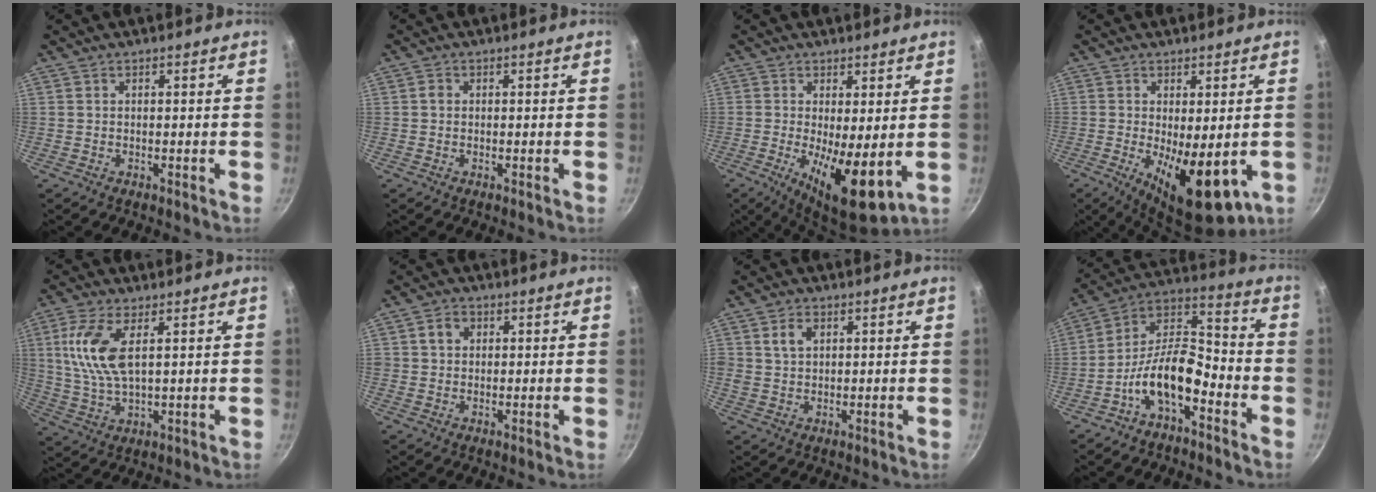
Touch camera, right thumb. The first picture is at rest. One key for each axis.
{"total": 1.0, "fx": 0.0, "fy": 0.9, "fz": 0.5, "tx": -0.008, "ty": 0.006, "tz": -0.001}
{"total": 10.6, "fx": -0.8, "fy": 3.2, "fz": 10.1, "tx": -0.159, "ty": -0.020, "tz": -0.006}
{"total": 12.4, "fx": -2.5, "fy": 4.7, "fz": 11.2, "tx": -0.157, "ty": -0.012, "tz": -0.022}
{"total": 10.4, "fx": 2.8, "fy": 4.4, "fz": 9.0, "tx": -0.189, "ty": -0.002, "tz": 0.060}
{"total": 3.2, "fx": 0.8, "fy": 2.7, "fz": 1.5, "tx": -0.009, "ty": 0.005, "tz": 0.010}
{"total": 3.9, "fx": 1.3, "fy": 2.8, "fz": 2.3, "tx": -0.029, "ty": 0.001, "tz": 0.025}
{"total": 12.9, "fx": -6.2, "fy": 6.0, "fz": 9.6, "tx": -0.155, "ty": 0.069, "tz": -0.127}